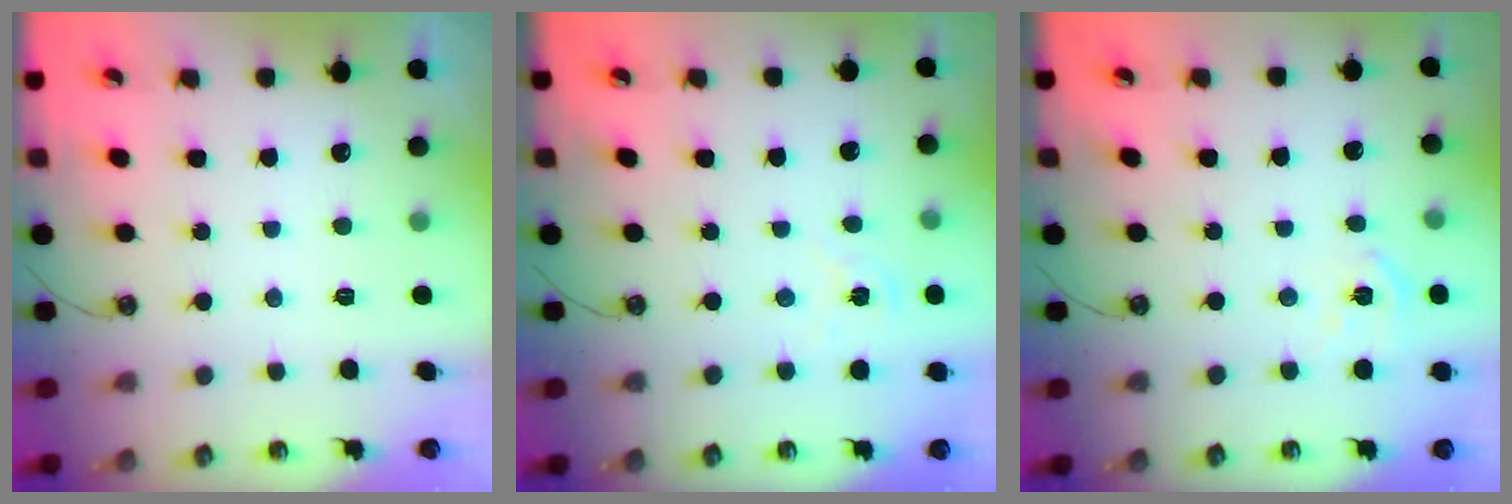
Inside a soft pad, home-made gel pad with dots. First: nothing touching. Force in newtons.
{"total": 1.6, "press": 1.5, "slide": 0.3}
{"total": 5.8, "press": 5.8, "slide": 0.7}